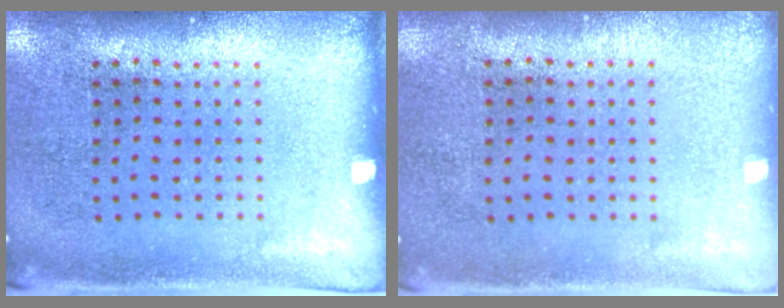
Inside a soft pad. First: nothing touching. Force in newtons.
{"total": 0.0}